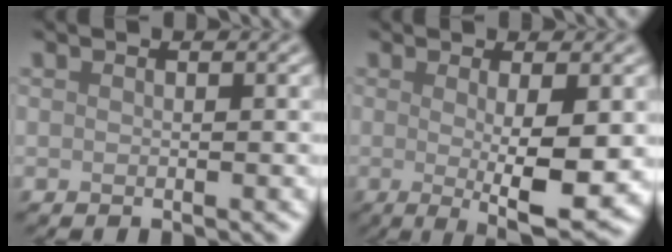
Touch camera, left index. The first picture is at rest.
{"total": 6.7, "force": [-0.5, 1.3, 6.6], "torque": [-0.097, -0.013, -0.003]}